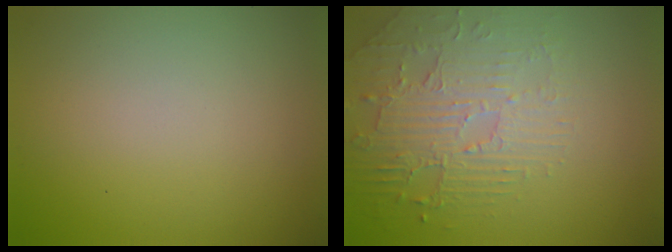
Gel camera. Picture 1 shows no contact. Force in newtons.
{"total": 2.8, "press": 2.5, "slide": 1.4}